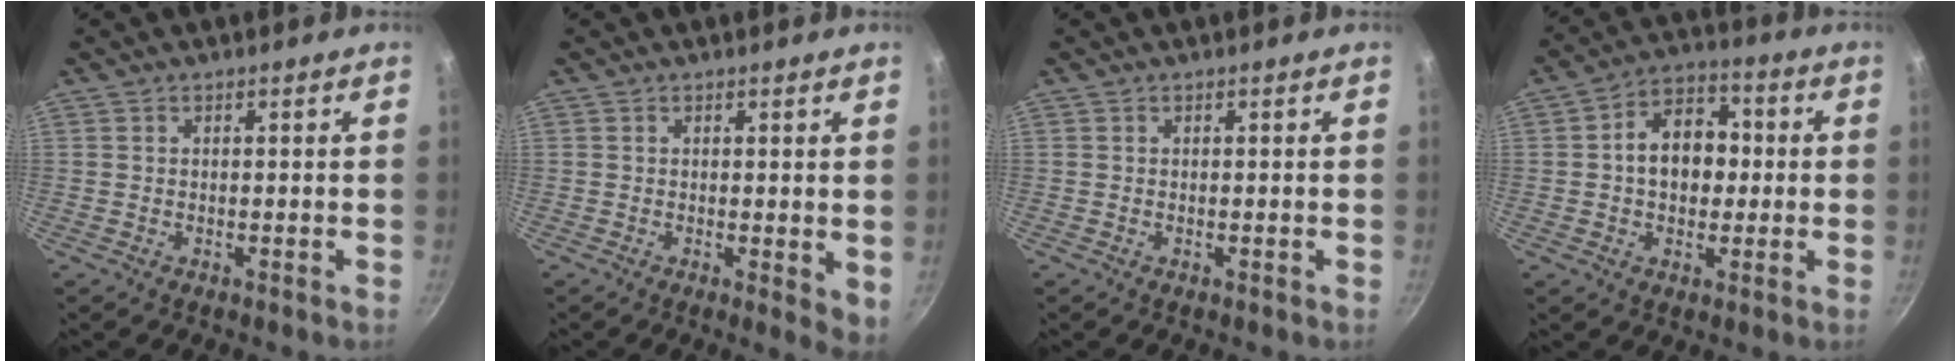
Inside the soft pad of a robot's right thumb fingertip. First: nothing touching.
{"total": 3.7, "force": [0.3, 1.5, 3.3], "torque": [-0.039, -0.011, 0.004]}
{"total": 0.0}
{"total": 11.4, "force": [0.4, 8.4, 7.8], "torque": [-0.080, 0.026, -0.008]}